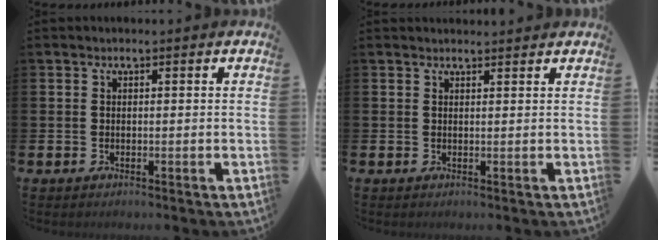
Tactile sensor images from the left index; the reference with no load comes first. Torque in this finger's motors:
{"motor_torque": [-0.44, -0.84, 0.29, 0.04]}